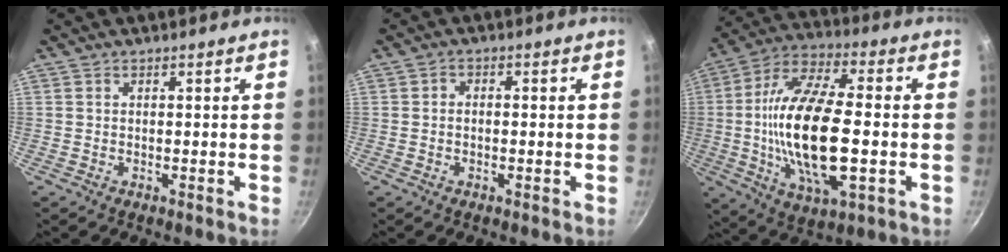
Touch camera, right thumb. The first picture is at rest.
{"total": 1.3, "force": [-0.3, 1.0, 0.8], "torque": [-0.006, 0.004, -0.008]}
{"total": 22.5, "force": [-2.0, 9.1, 20.4], "torque": [-0.396, 0.010, -0.032]}